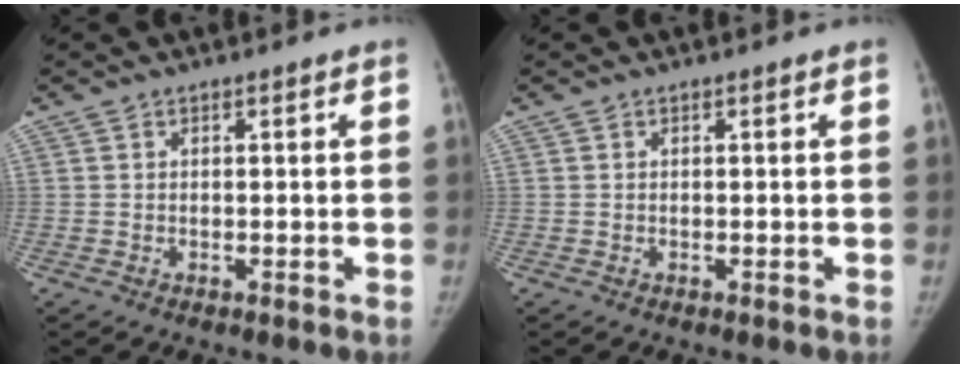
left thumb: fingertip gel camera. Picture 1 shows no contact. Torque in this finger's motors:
{"motor_torque": [0.00, 0.00, -0.03, -0.03, 0.01]}